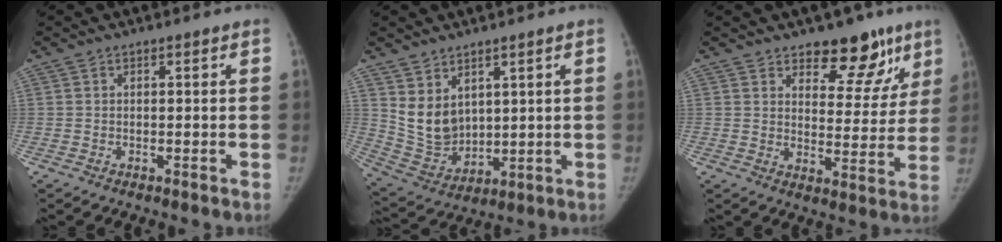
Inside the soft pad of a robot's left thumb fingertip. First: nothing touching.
{"total": 9.3, "force": [3.9, 6.5, 5.3], "torque": [-0.070, -0.030, 0.102]}
{"total": 12.2, "force": [8.2, 6.4, 6.3], "torque": [-0.024, -0.047, 0.116]}